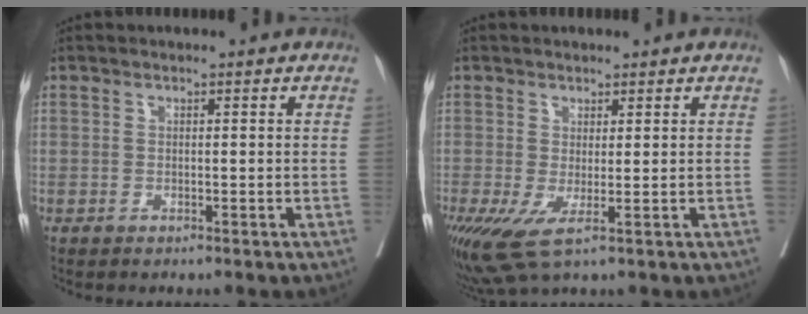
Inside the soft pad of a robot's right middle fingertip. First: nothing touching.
{"total": 6.4, "force": [-1.4, 2.0, 5.9], "torque": [-0.119, -0.009, -0.014]}